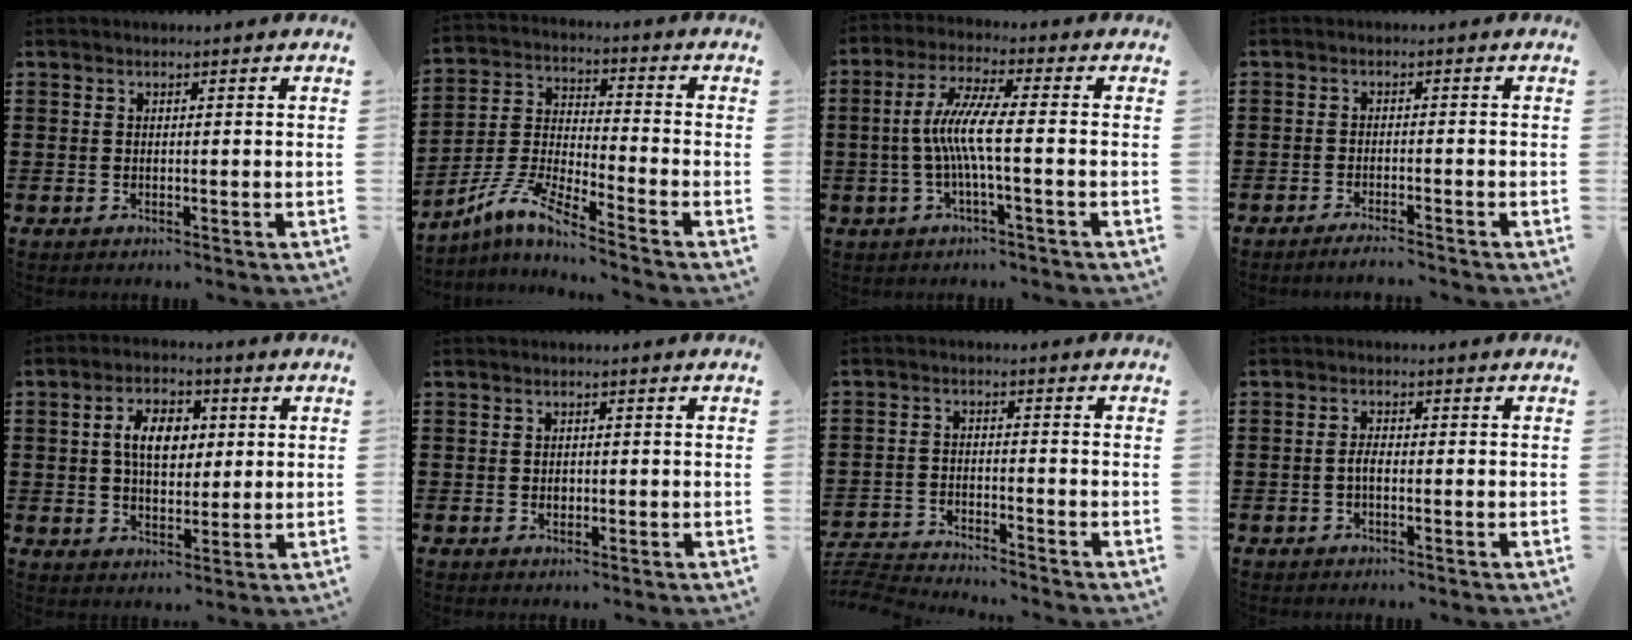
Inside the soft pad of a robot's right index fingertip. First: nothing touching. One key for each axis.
{"total": 7.2, "fx": -6.1, "fy": -0.3, "fz": 3.8, "tx": -0.105, "ty": -0.021, "tz": -0.129}
{"total": 7.4, "fx": -1.1, "fy": 0.4, "fz": 7.3, "tx": -0.152, "ty": -0.010, "tz": -0.030}
{"total": 1.9, "fx": -1.8, "fy": -0.3, "fz": 0.6, "tx": -0.010, "ty": -0.001, "tz": -0.034}
{"total": 6.7, "fx": 1.1, "fy": 4.1, "fz": 5.2, "tx": -0.098, "ty": 0.009, "tz": 0.012}
{"total": 1.0, "fx": 0.0, "fy": 0.8, "fz": 0.5, "tx": -0.010, "ty": 0.005, "tz": -0.002}
{"total": 3.9, "fx": -3.9, "fy": 0.0, "fz": 0.1, "tx": -0.023, "ty": -0.006, "tz": -0.088}
{"total": 1.9, "fx": -0.7, "fy": 0.6, "fz": 1.7, "tx": -0.040, "ty": -0.004, "tz": -0.015}